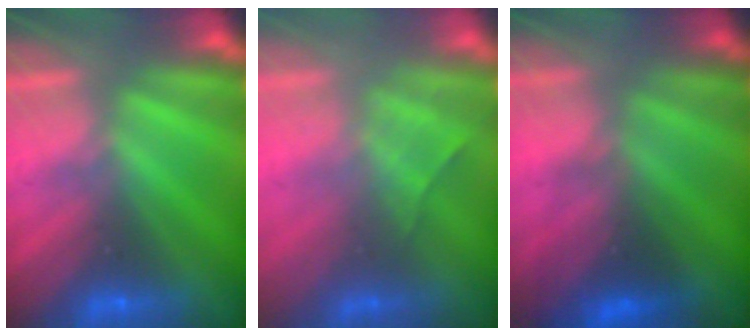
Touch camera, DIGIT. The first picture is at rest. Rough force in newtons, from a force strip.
{"total": 2.3}
{"total": 2.1}